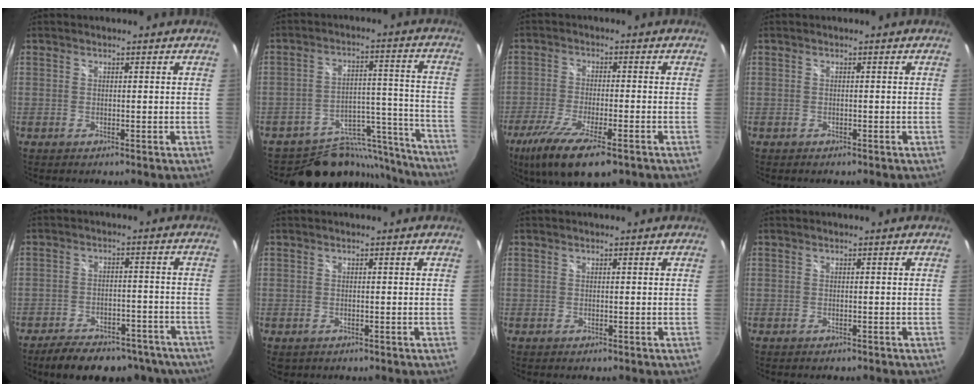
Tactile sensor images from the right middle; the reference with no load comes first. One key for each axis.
{"total": 18.2, "fx": -16.3, "fy": 7.2, "fz": 3.5, "tx": -0.051, "ty": 0.053, "tz": -0.217}
{"total": 14.4, "fx": -9.2, "fy": 4.0, "fz": 10.3, "tx": -0.217, "ty": -0.055, "tz": -0.162}
{"total": 0.6, "fx": -0.5, "fy": 0.4, "fz": 0.1, "tx": -0.005, "ty": -0.003, "tz": -0.007}
{"total": 19.3, "fx": -15.7, "fy": 7.9, "fz": 8.0, "tx": -0.152, "ty": 0.013, "tz": -0.188}
{"total": 1.0, "fx": -0.5, "fy": 0.8, "fz": 0.4, "tx": -0.009, "ty": -0.004, "tz": -0.006}
{"total": 0.0}
{"total": 0.6, "fx": -0.5, "fy": 0.2, "fz": 0.1, "tx": -0.002, "ty": -0.003, "tz": -0.008}